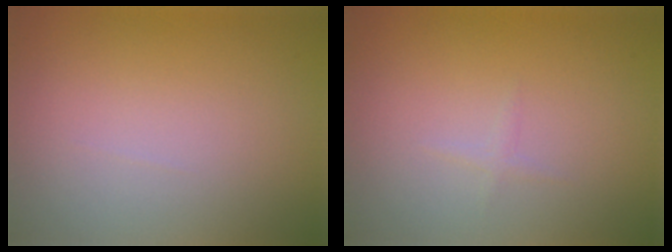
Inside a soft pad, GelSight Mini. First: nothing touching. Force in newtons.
{"total": 0.6, "press": 0.6, "slide": 0.0}